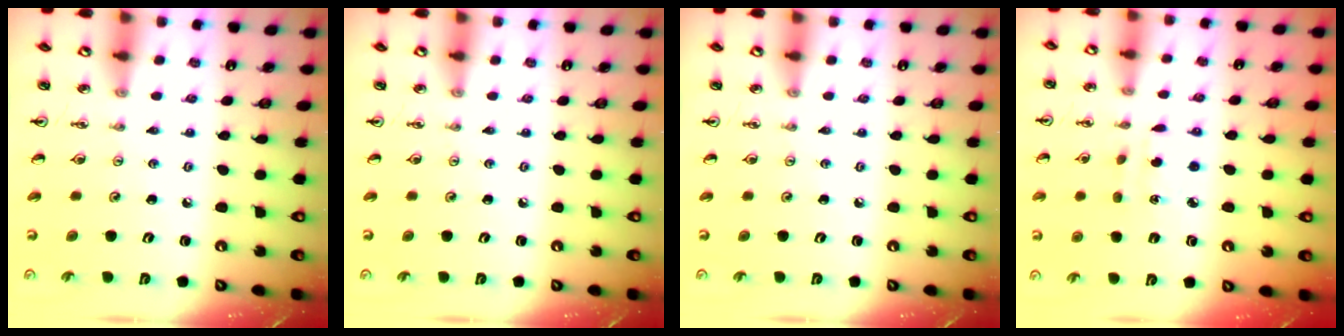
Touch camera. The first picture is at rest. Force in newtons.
{"total": 0.0}
{"total": 0.0}
{"total": 3.5, "press": 3.5, "slide": 0.7}